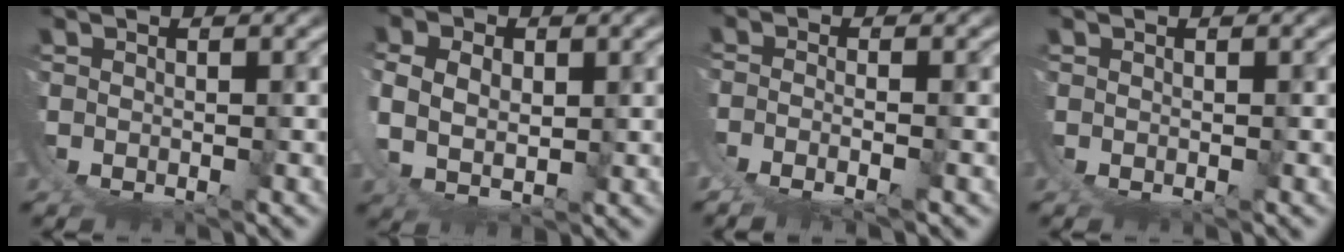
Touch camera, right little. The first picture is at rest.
{"total": 4.6, "force": [2.5, 2.3, 3.0], "torque": [-0.075, -0.013, 0.057]}
{"total": 2.9, "force": [-0.8, 1.0, 2.6], "torque": [-0.058, -0.016, -0.004]}
{"total": 0.0}